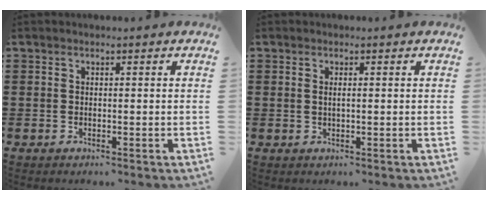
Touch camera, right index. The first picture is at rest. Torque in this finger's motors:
{"motor_torque": [-0.11, 0.34, -0.07, 0.00]}